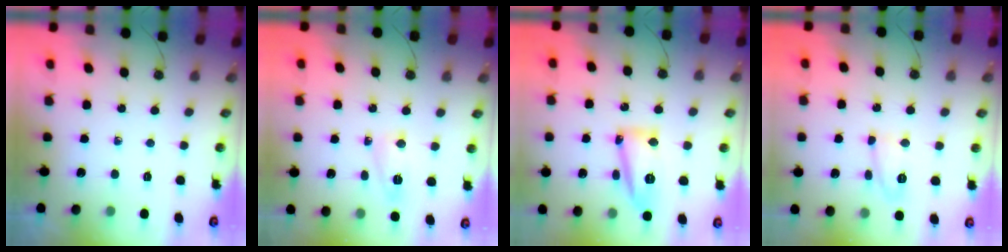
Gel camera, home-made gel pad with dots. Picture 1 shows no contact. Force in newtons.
{"total": 3.8, "press": 3.6, "slide": 1.0}
{"total": 17.7, "press": 14.4, "slide": 10.2}
{"total": 7.7, "press": 7.7, "slide": 0.6}